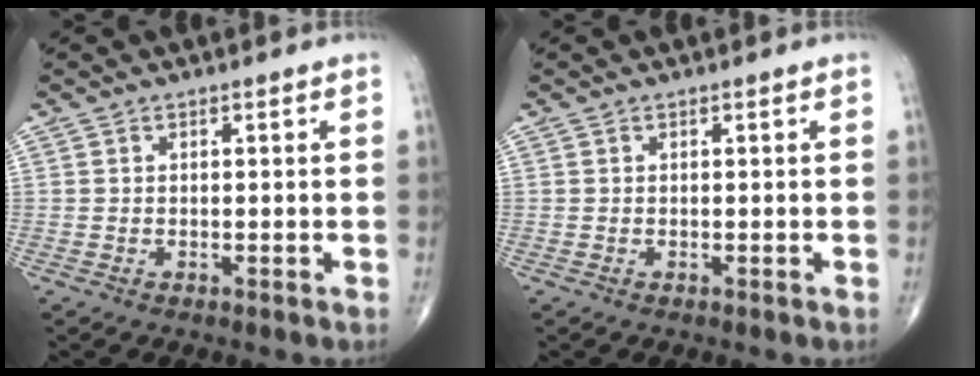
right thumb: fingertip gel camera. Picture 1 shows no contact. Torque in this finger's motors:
{"motor_torque": [-0.13, 0.13, 0.06, 0.13, 0.00]}